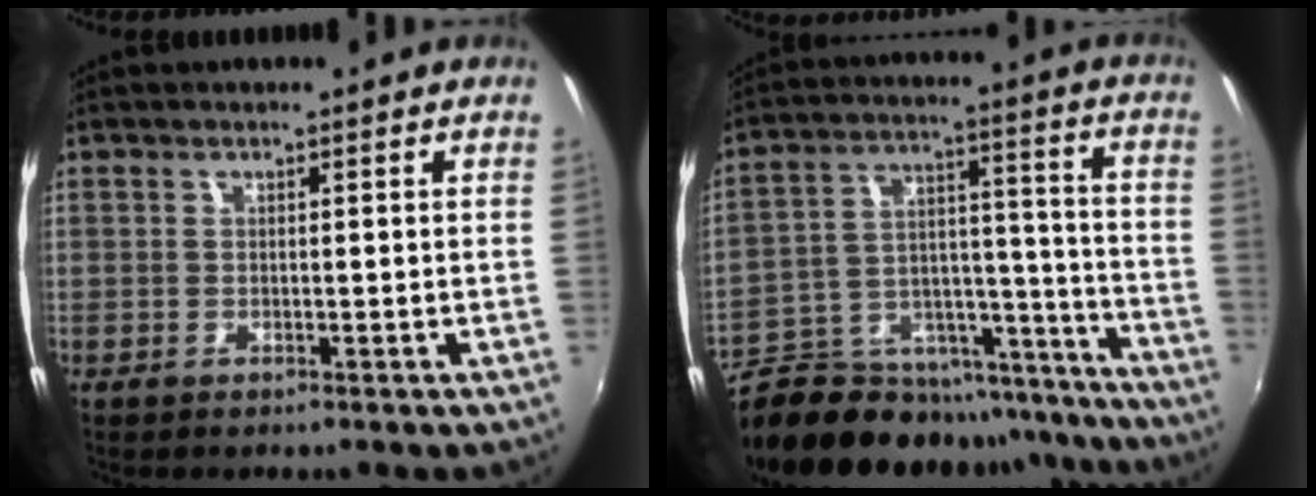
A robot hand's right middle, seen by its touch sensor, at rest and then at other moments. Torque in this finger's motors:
{"motor_torque": [1.03, -1.11, 0.13, 0.13]}